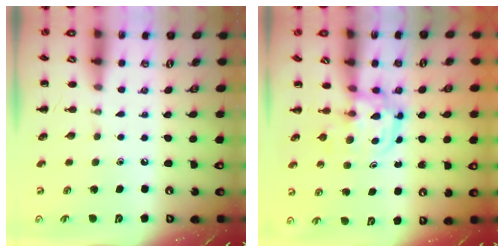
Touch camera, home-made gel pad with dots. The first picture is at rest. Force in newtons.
{"total": 3.1, "press": 3.1, "slide": 0.3}